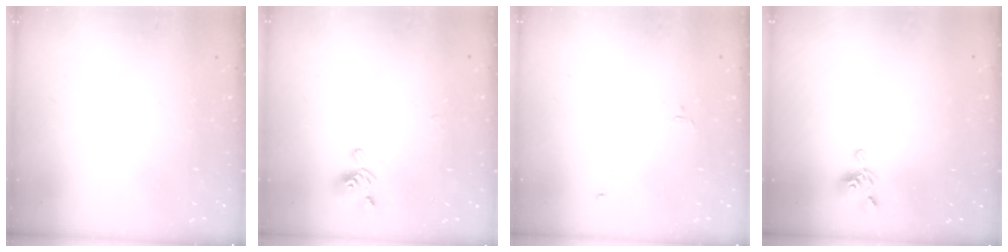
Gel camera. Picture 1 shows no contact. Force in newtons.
{"total": 1.6, "press": 1.2, "slide": 1.1}
{"total": 1.6, "press": 1.6, "slide": 0.3}
{"total": 5.3, "press": 5.3, "slide": 0.1}